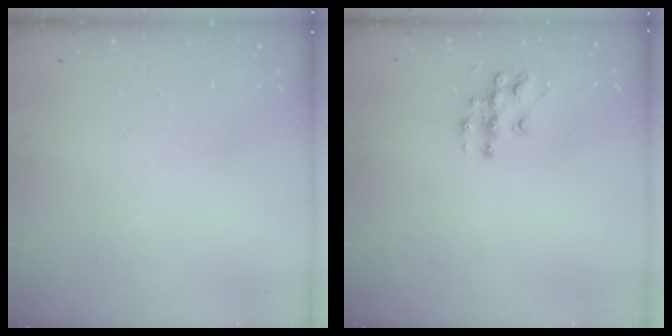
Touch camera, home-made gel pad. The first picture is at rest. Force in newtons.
{"total": 9.4, "press": 9.4, "slide": 0.5}